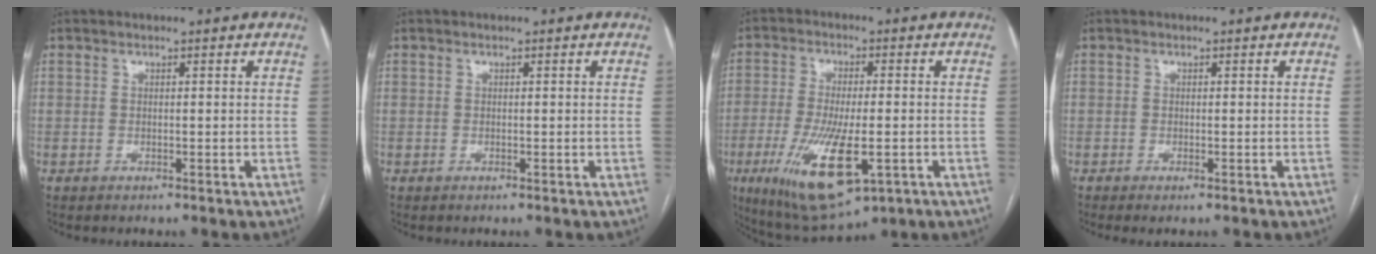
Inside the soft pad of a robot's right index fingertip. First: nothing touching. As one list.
[{"total": 0.0}, {"total": 13.9, "force": [-4.6, 4.0, 12.5], "torque": [-0.239, -0.026, -0.063]}, {"total": 1.1, "force": [-0.8, 0.1, 0.7], "torque": [-0.010, -0.003, -0.012]}]